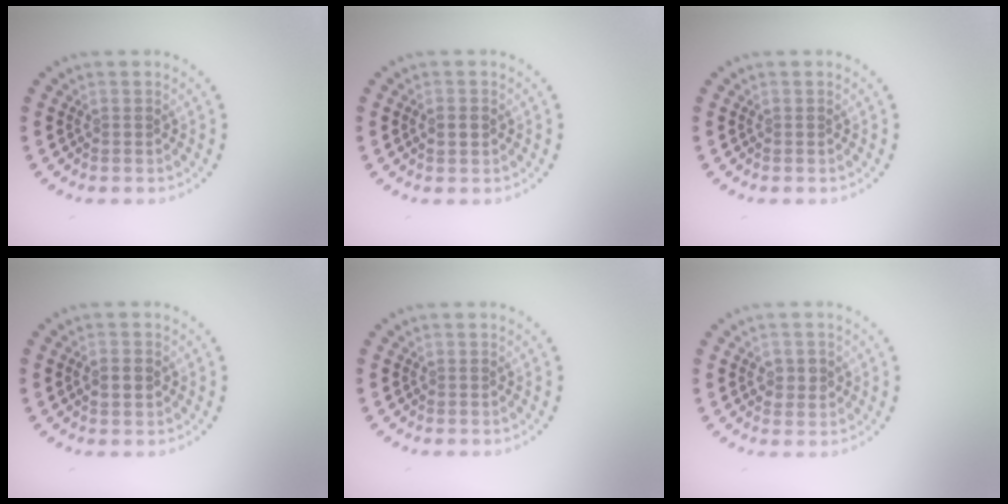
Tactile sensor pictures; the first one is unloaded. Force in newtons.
{"total": 1.8, "press": 1.8, "slide": 0.2}
{"total": 0.0}
{"total": 2.3, "press": 2.2, "slide": 0.1}
{"total": 0.0}
{"total": 1.8, "press": 1.8, "slide": 0.0}